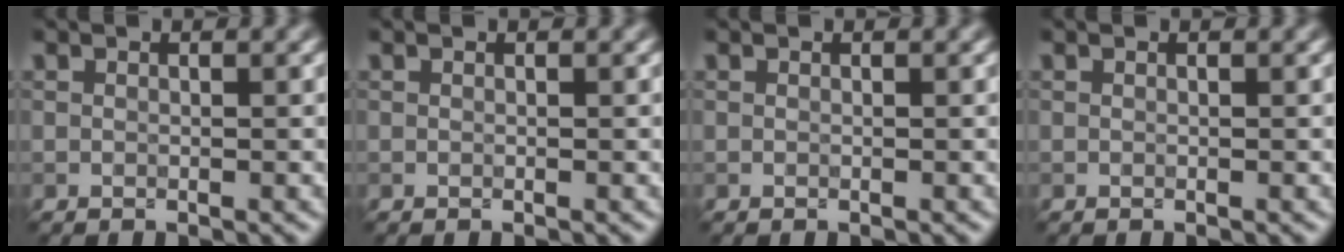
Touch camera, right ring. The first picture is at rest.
{"total": 0.0}
{"total": 0.0}
{"total": 0.0}